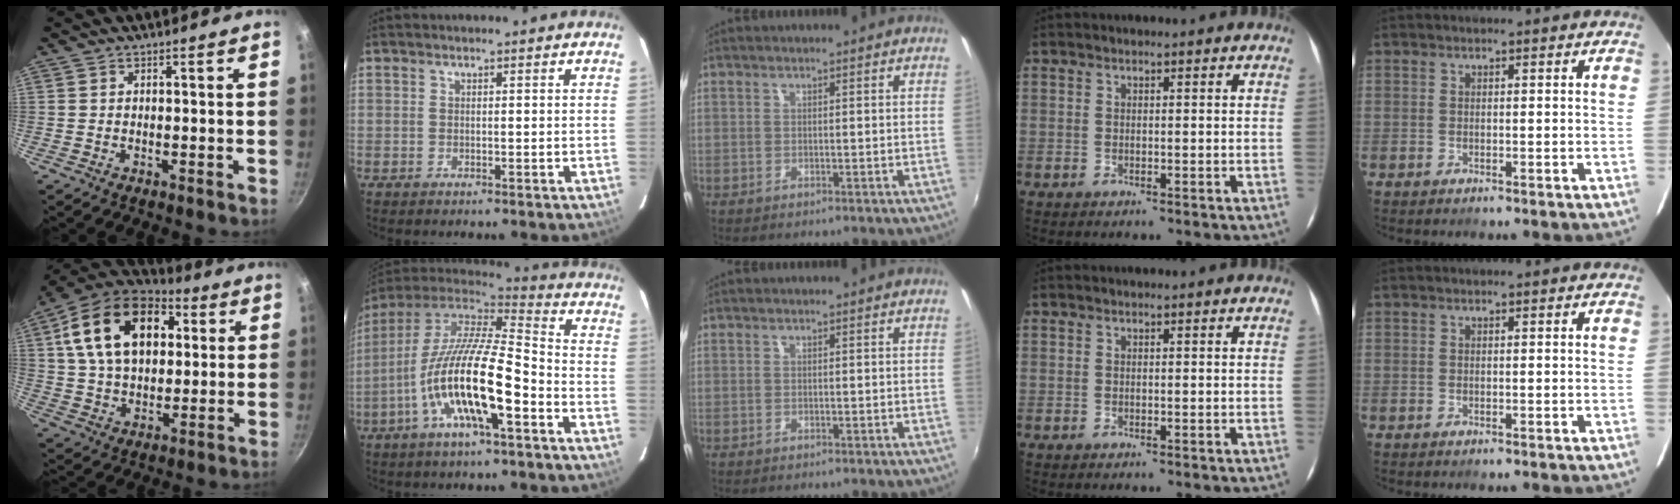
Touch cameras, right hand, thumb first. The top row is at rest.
{"thumb": {"total": 22.4, "force": [6.3, 14.5, 15.8], "torque": [-0.252, 0.012, 0.096]}, "index": {"total": 19.2, "force": [-7.4, 4.3, 17.2], "torque": [-0.312, -0.026, -0.145]}}